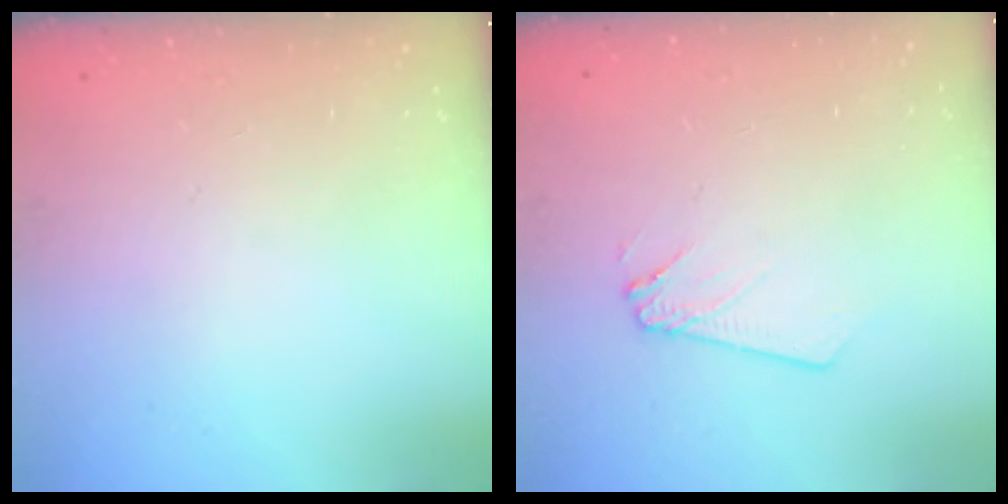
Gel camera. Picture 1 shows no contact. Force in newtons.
{"total": 2.4, "press": 2.4, "slide": 0.2}